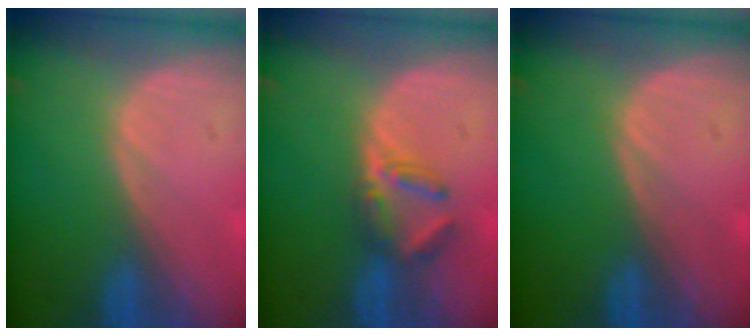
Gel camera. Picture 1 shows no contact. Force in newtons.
{"total": 4.1, "press": 3.9, "slide": 1.1}
{"total": 0.0}